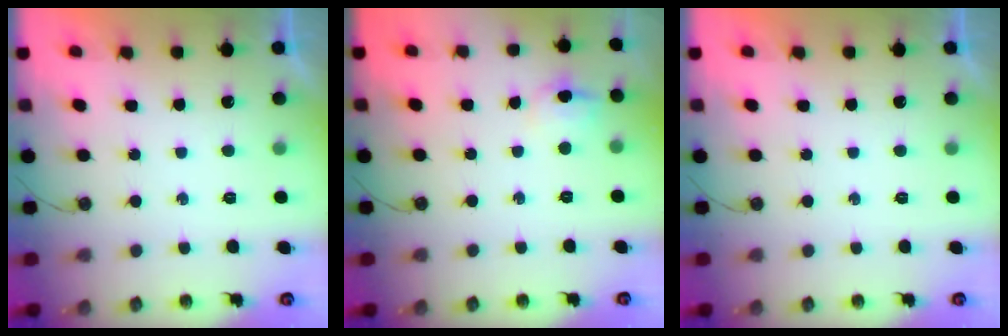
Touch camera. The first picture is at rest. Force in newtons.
{"total": 5.2, "press": 4.9, "slide": 1.6}
{"total": 0.0}